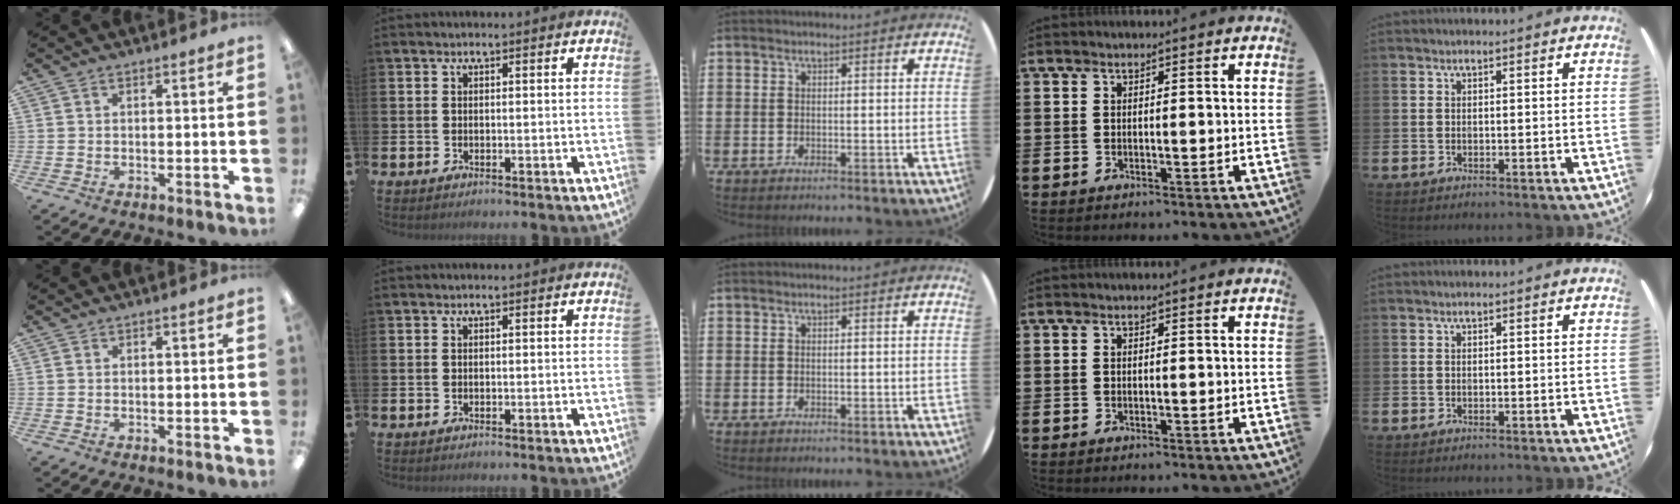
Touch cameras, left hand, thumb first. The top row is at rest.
{}